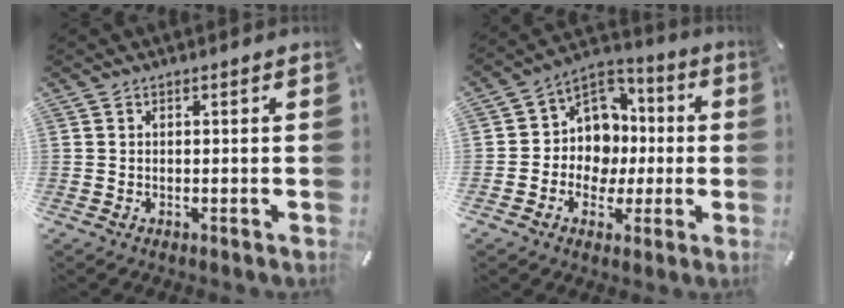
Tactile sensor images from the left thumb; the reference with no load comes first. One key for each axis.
{"total": 11.0, "fx": -0.6, "fy": 10.5, "fz": 3.0, "tx": -0.051, "ty": 0.003, "tz": 0.001}